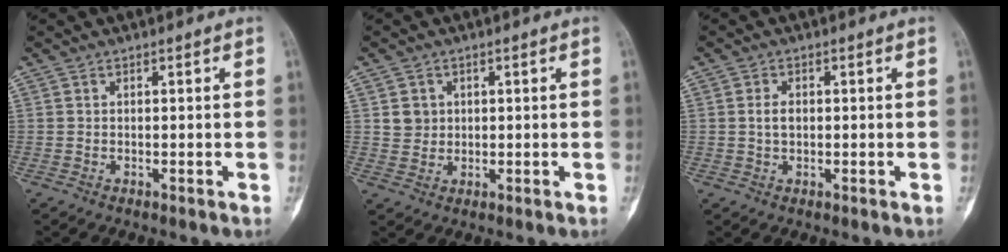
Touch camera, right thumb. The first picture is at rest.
{"total": 3.2, "force": [0.9, 3.0, 0.9], "torque": [-0.001, -0.003, 0.019]}
{"total": 2.2, "force": [0.1, 1.4, 1.7], "torque": [-0.028, 0.005, -0.001]}